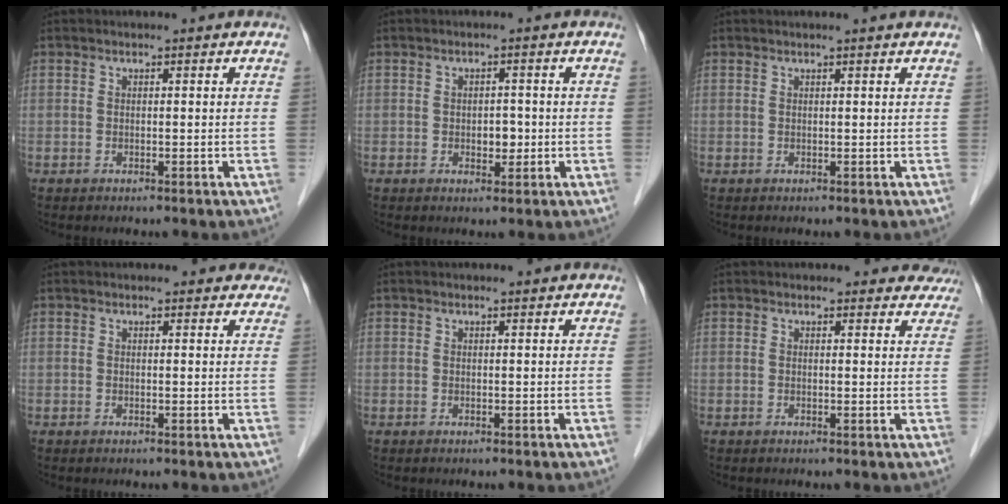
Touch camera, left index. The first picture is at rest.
{"total": 2.3, "force": [-0.4, 1.5, 1.7], "torque": [-0.023, 0.002, -0.002]}
{"total": 1.6, "force": [1.5, -0.2, 0.6], "torque": [-0.013, 0.009, 0.021]}
{"total": 4.3, "force": [3.9, 1.7, 0.5], "torque": [0.011, 0.000, 0.025]}
{"total": 0.8, "force": [0.8, 0.2, 0.2], "torque": [-0.011, 0.003, 0.011]}
{"total": 5.6, "force": [5.1, 2.3, -0.1], "torque": [0.033, -0.009, 0.027]}